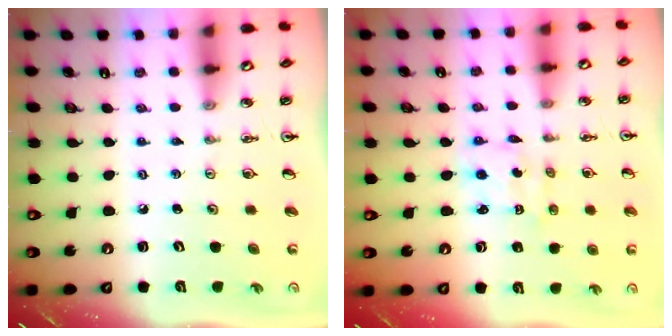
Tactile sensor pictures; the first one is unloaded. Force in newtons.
{"total": 2.3, "press": 2.3, "slide": 0.1}